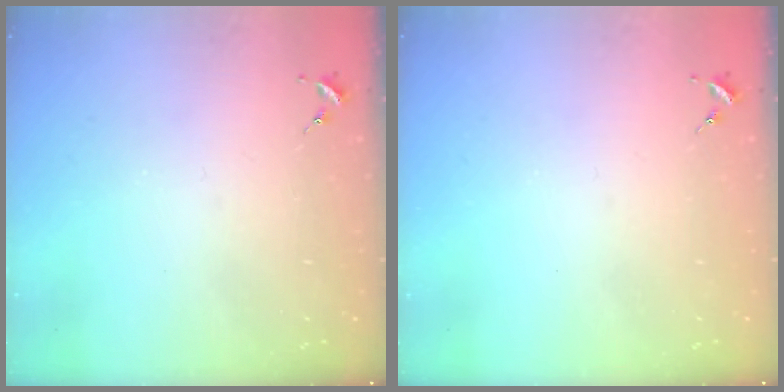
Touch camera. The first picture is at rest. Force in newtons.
{"total": 0.0}